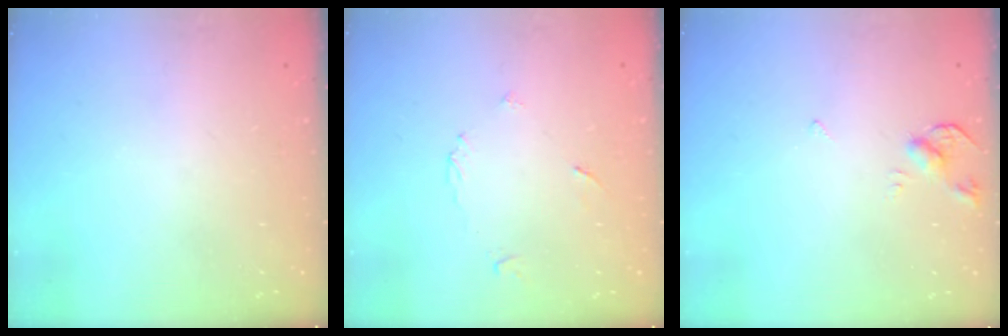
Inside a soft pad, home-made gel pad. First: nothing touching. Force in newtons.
{"total": 3.7, "press": 3.7, "slide": 0.3}
{"total": 3.7, "press": 3.6, "slide": 0.7}